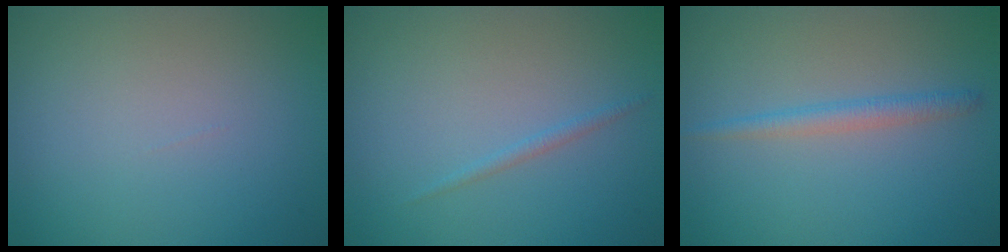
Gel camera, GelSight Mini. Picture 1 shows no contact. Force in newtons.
{"total": 0.7, "press": 0.7, "slide": 0.0}
{"total": 1.7, "press": 1.7, "slide": 0.1}